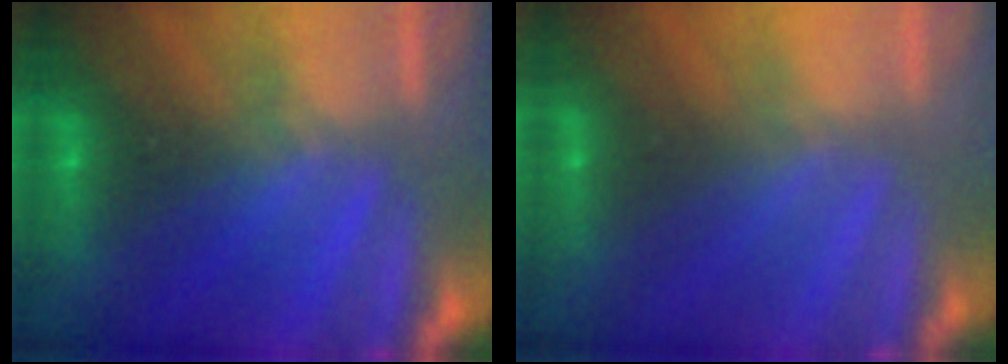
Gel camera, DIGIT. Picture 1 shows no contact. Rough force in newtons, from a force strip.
{"total": 2.8}